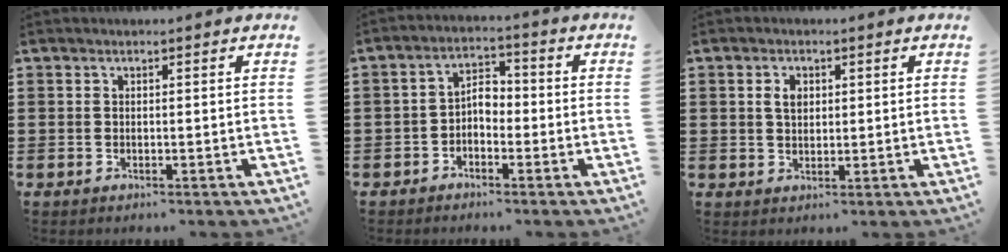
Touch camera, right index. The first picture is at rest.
{"total": 3.0, "force": [-1.7, 1.7, 1.8], "torque": [-0.035, 0.012, -0.036]}
{"total": 2.7, "force": [0.7, 1.7, 1.9], "torque": [-0.042, 0.010, 0.011]}